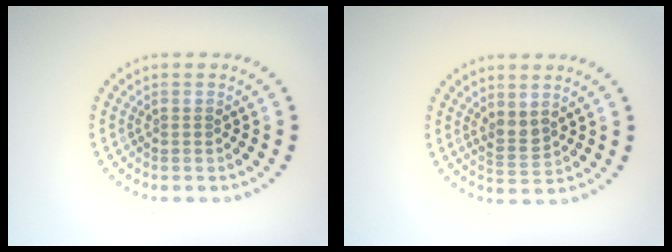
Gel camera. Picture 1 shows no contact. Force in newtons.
{"total": 1.7, "press": 1.4, "slide": 0.9}